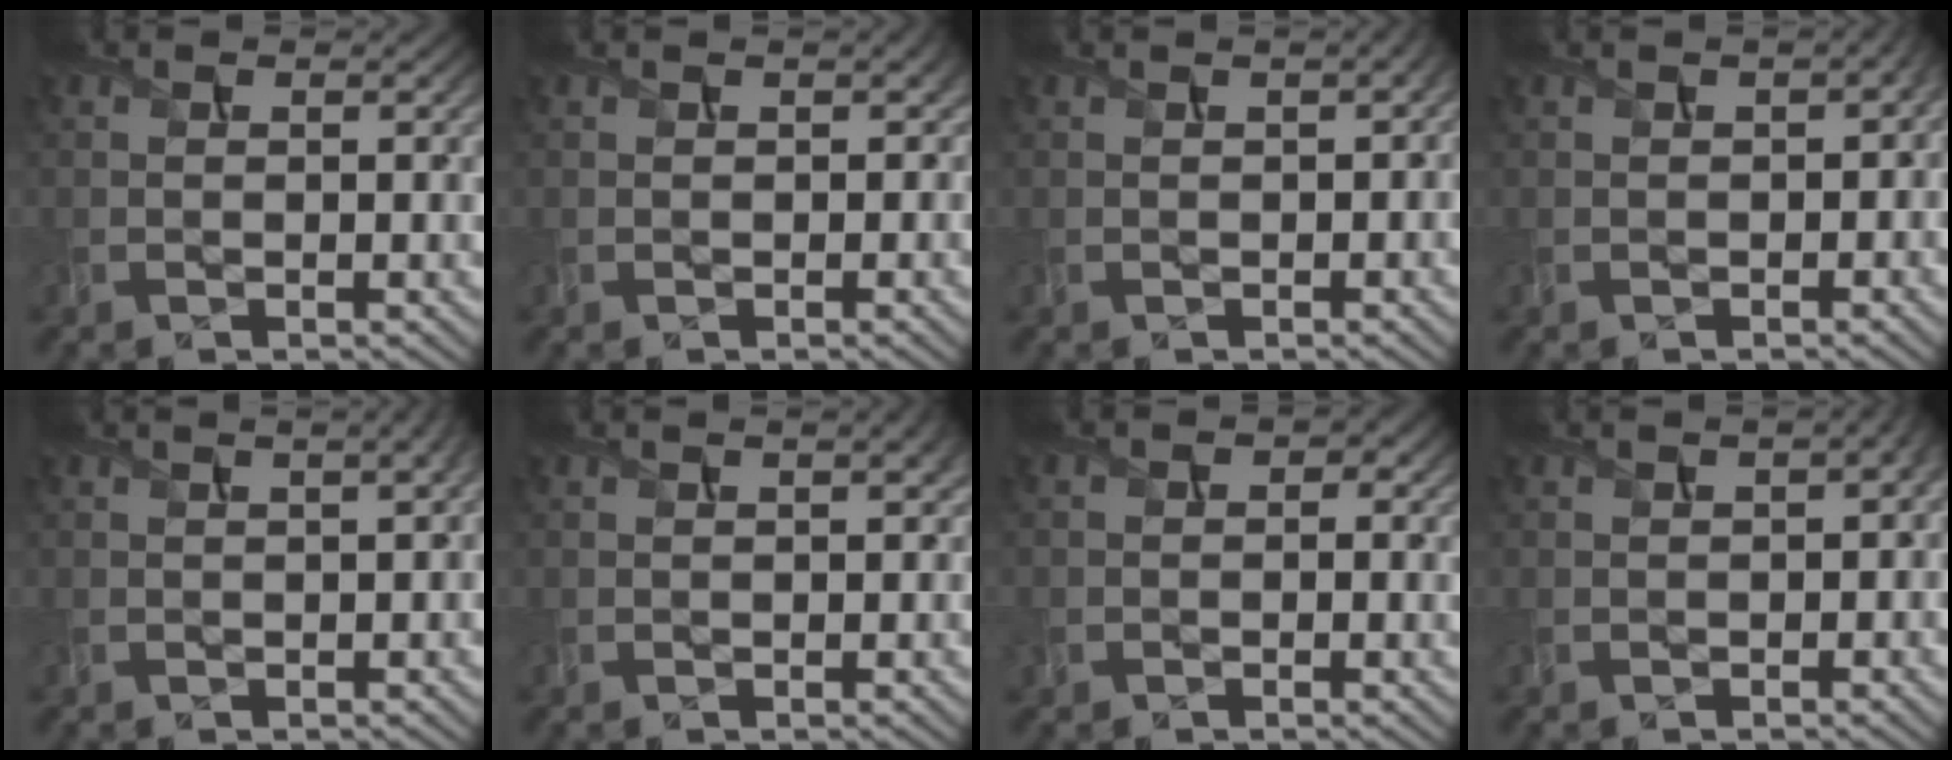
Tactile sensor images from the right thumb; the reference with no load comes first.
{"total": 1.7, "force": [0.4, 1.1, 1.2], "torque": [-0.018, -0.001, 0.008]}
{"total": 2.0, "force": [0.5, 0.7, 1.8], "torque": [-0.033, 0.005, 0.005]}
{"total": 2.6, "force": [-0.2, 1.5, 2.1], "torque": [-0.033, -0.004, 0.001]}
{"total": 4.2, "force": [1.4, 1.6, 3.6], "torque": [-0.037, 0.026, 0.004]}
{"total": 2.1, "force": [0.9, 0.8, 1.7], "torque": [-0.023, 0.007, 0.011]}
{"total": 2.0, "force": [-0.3, 1.9, 0.7], "torque": [-0.015, -0.005, -0.009]}
{"total": 3.4, "force": [0.3, 1.6, 2.9], "torque": [-0.039, 0.004, 0.006]}